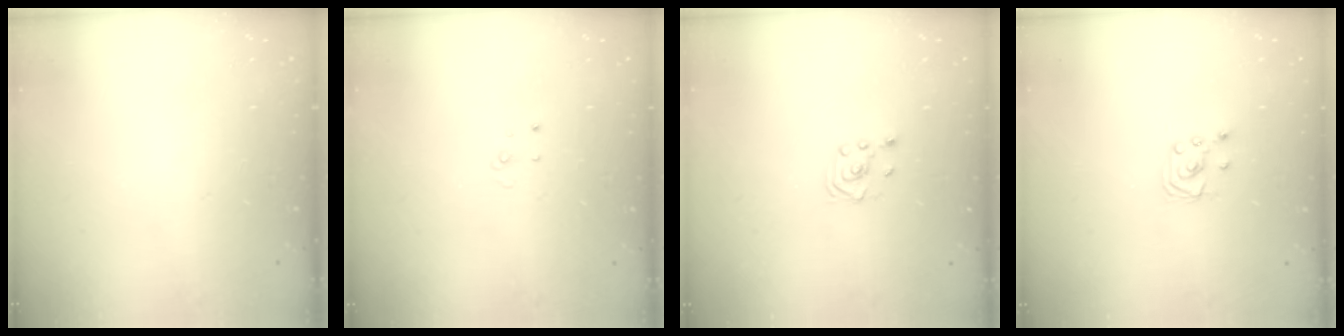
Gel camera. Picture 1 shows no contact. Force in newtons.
{"total": 2.6, "press": 2.6, "slide": 0.2}
{"total": 2.3, "press": 2.2, "slide": 0.7}
{"total": 2.3, "press": 2.2, "slide": 0.3}